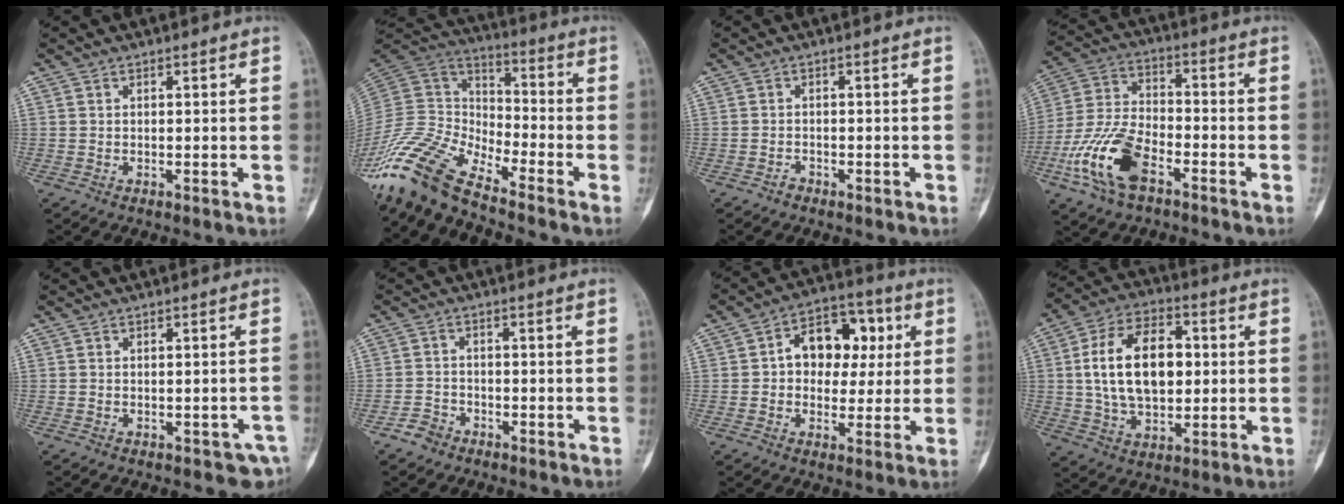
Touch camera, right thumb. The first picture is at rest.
{"total": 14.5, "force": [-12.4, 3.6, 6.6], "torque": [-0.137, 0.077, -0.254]}
{"total": 1.1, "force": [-0.9, 0.6, 0.1], "torque": [0.002, 0.004, -0.018]}
{"total": 14.4, "force": [-6.8, 7.2, 10.4], "torque": [-0.222, 0.028, -0.132]}
{"total": 3.3, "force": [-1.5, 2.0, 2.1], "torque": [-0.011, 0.010, -0.013]}
{"total": 2.8, "force": [-2.1, 1.8, 0.4], "torque": [-0.005, 0.017, -0.039]}
{"total": 12.8, "force": [2.2, 9.2, 8.6], "torque": [-0.077, 0.019, 0.026]}
{"total": 17.3, "force": [1.8, 10.6, 13.5], "torque": [-0.213, 0.013, 0.031]}